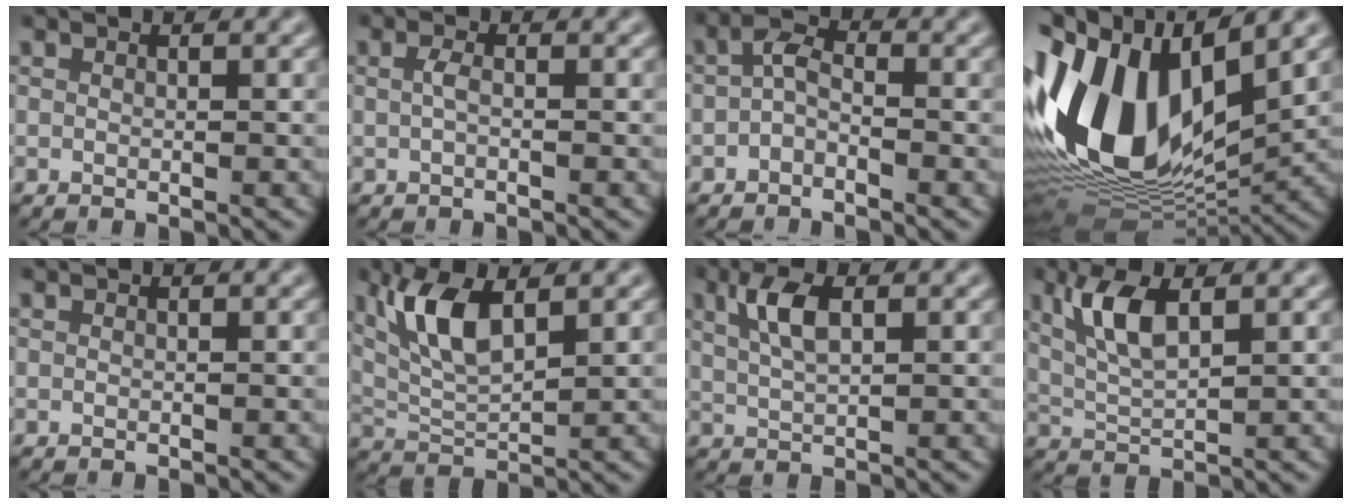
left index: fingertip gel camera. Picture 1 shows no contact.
{"total": 0.8, "force": [-0.5, 0.1, 0.7], "torque": [-0.017, 0.005, -0.006]}
{"total": 1.9, "force": [-1.2, 1.0, 1.2], "torque": [-0.025, 0.010, -0.024]}
{"total": 15.4, "force": [1.6, 8.9, 12.4], "torque": [-0.260, 0.008, 0.023]}
{"total": 0.0}
{"total": 5.5, "force": [2.1, 2.0, 4.6], "torque": [-0.102, 0.003, 0.045]}
{"total": 3.2, "force": [1.0, 1.3, 2.8], "torque": [-0.062, 0.007, 0.024]}
{"total": 4.3, "force": [1.6, 1.5, 3.7], "torque": [-0.086, 0.002, 0.036]}